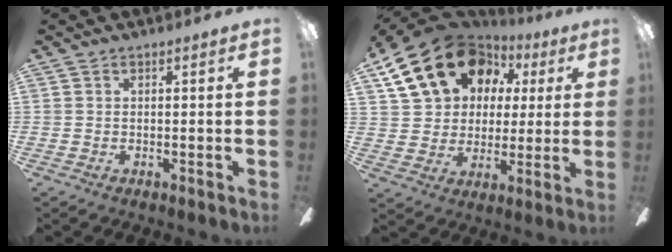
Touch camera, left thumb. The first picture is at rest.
{"total": 21.1, "force": [9.3, 16.0, 10.2], "torque": [-0.190, -0.031, 0.177]}